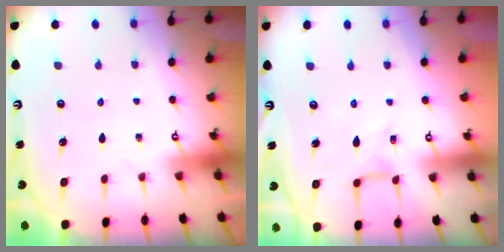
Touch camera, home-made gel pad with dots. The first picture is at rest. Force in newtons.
{"total": 1.2, "press": 1.1, "slide": 0.4}